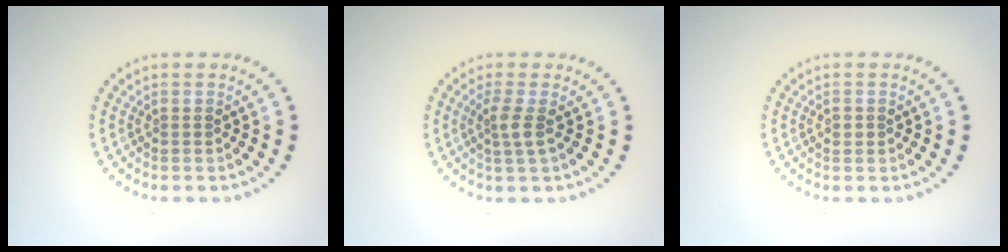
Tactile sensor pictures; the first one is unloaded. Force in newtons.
{"total": 1.9, "press": 1.4, "slide": 1.3}
{"total": 1.1, "press": 1.1, "slide": 0.1}